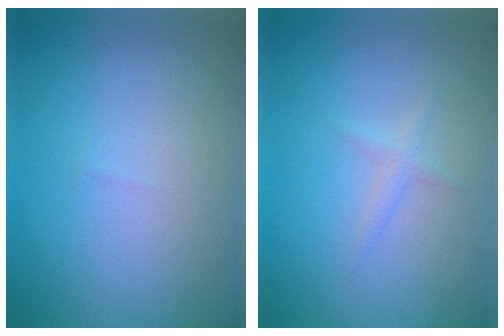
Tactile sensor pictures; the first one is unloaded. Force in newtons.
{"total": 0.5, "press": 0.5, "slide": 0.0}